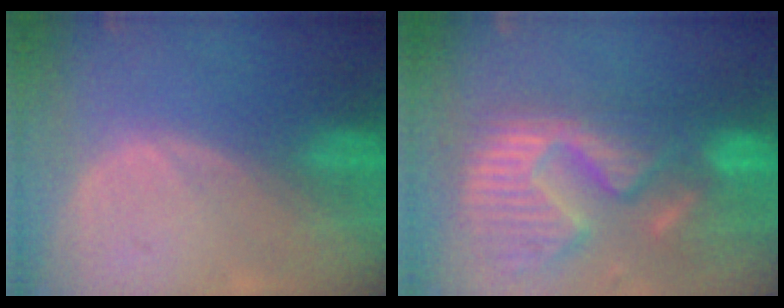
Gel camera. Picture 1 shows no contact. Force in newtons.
{"total": 14.6, "press": 12.1, "slide": 8.1}